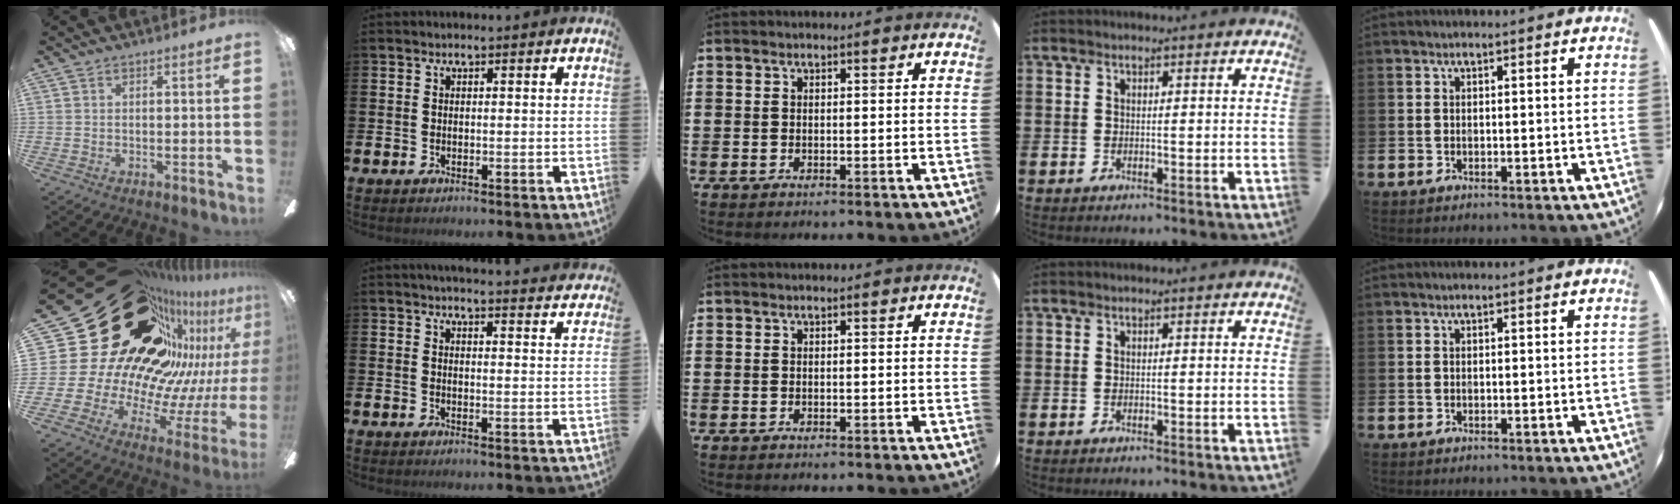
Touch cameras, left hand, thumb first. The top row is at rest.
{"thumb": {"total": 40.0, "force": [21.3, 22.6, 25.2], "torque": [-0.354, -0.200, 0.463]}, "index": {"total": 3.9, "force": [3.9, -0.2, 0.3], "torque": [-0.005, -0.028, 0.068]}}